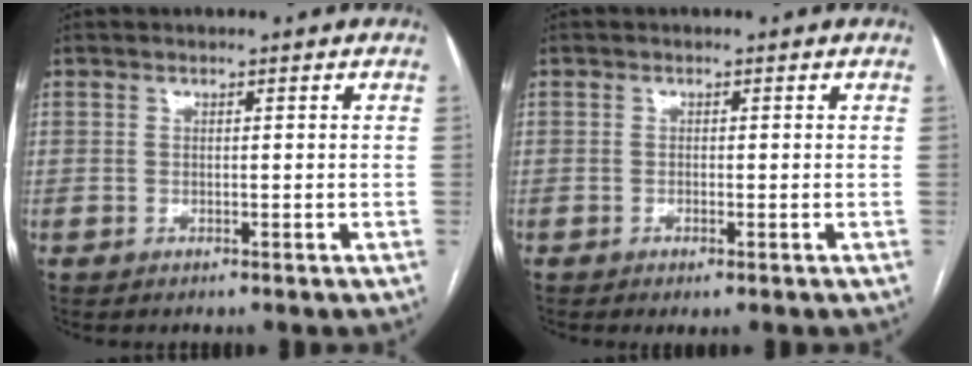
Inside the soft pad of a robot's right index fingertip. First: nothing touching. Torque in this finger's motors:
{"motor_torque": [0.28, 0.05, 0.04, 0.00]}